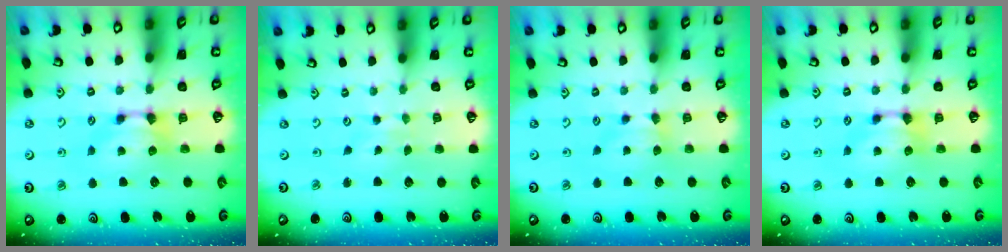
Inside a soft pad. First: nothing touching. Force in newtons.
{"total": 2.7, "press": 2.6, "slide": 0.4}
{"total": 1.8, "press": 1.7, "slide": 0.6}
{"total": 0.0}